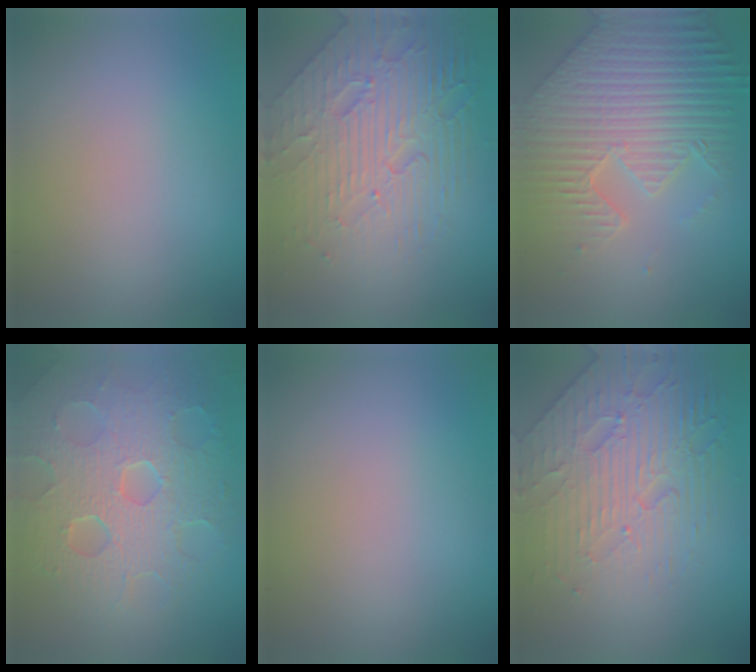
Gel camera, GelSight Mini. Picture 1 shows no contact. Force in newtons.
{"total": 8.3, "press": 5.6, "slide": 6.1}
{"total": 9.3, "press": 6.5, "slide": 6.6}
{"total": 9.0, "press": 6.0, "slide": 6.6}
{"total": 0.0}
{"total": 6.0, "press": 4.9, "slide": 3.5}